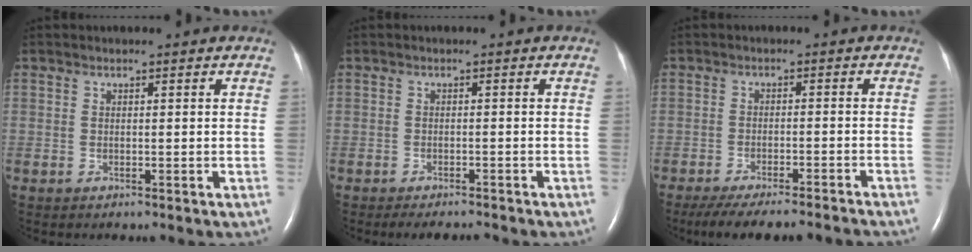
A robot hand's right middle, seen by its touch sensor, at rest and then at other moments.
{"total": 4.2, "force": [-3.8, 0.7, 1.5], "torque": [-0.017, -0.008, -0.053]}
{"total": 14.1, "force": [-12.7, 0.8, 6.0], "torque": [-0.092, -0.023, -0.173]}